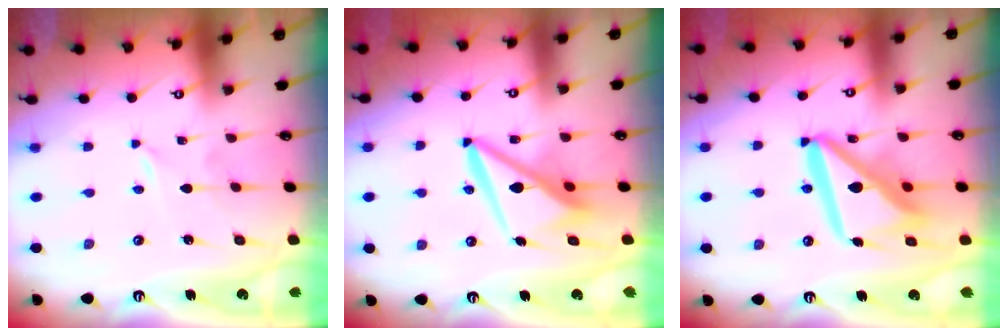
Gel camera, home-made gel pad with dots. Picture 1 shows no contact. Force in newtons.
{"total": 10.7, "press": 10.6, "slide": 1.3}
{"total": 15.9, "press": 15.8, "slide": 1.9}